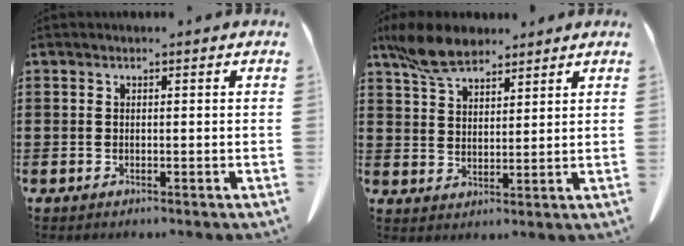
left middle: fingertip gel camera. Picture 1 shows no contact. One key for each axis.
{"total": 7.5, "fx": 5.9, "fy": 3.2, "fz": 3.3, "tx": -0.086, "ty": -0.005, "tz": 0.115}